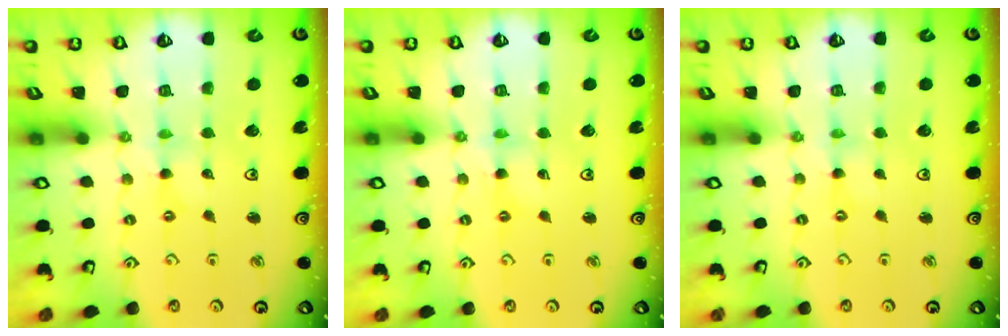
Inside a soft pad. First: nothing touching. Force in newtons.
{"total": 2.6, "press": 2.6, "slide": 0.4}
{"total": 0.0}